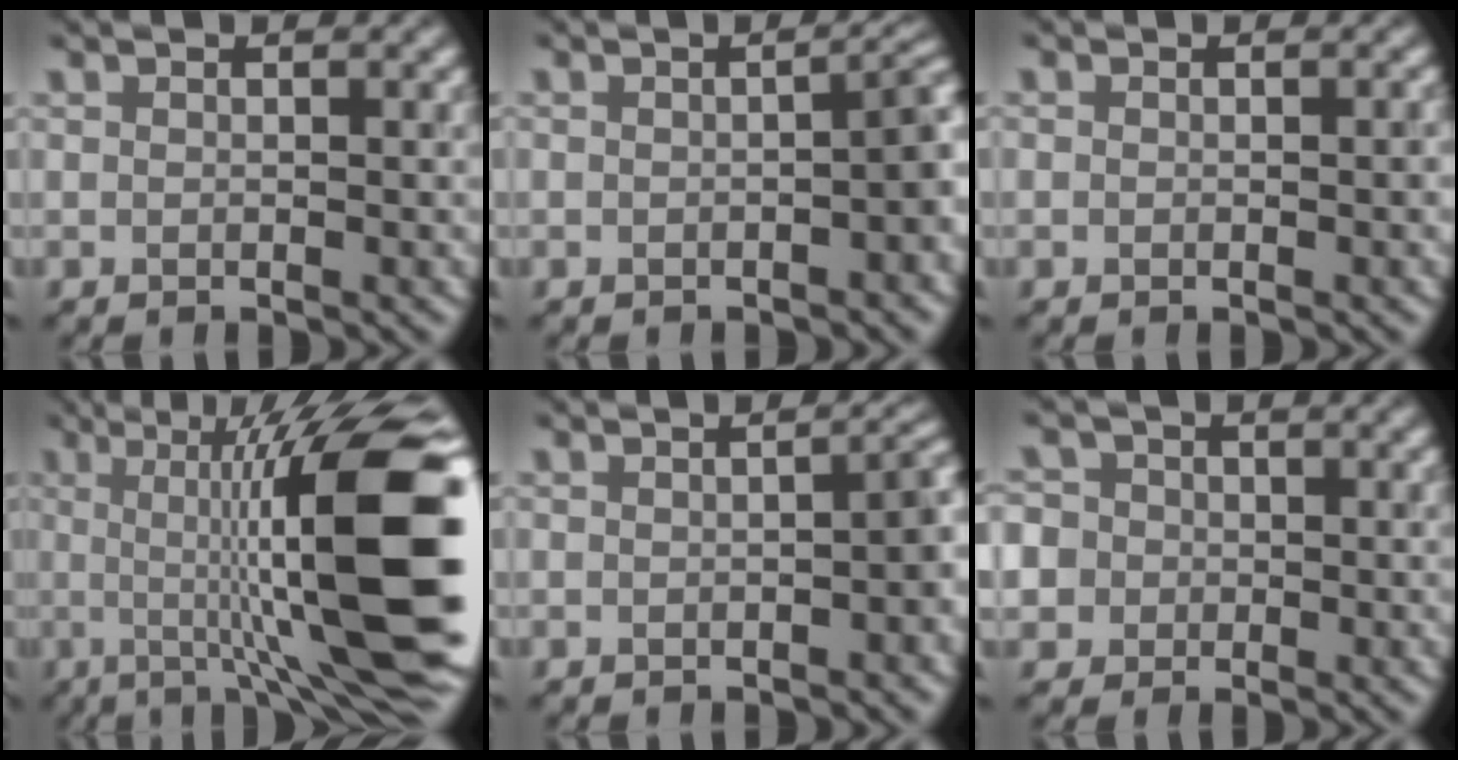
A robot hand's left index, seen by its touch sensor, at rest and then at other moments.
{"total": 3.0, "force": [-1.0, 1.0, 2.6], "torque": [-0.032, 0.010, -0.014]}
{"total": 0.6, "force": [-0.1, 0.5, 0.3], "torque": [-0.002, -0.002, -0.001]}
{"total": 16.8, "force": [0.5, 4.4, 16.2], "torque": [-0.204, 0.010, 0.005]}
{"total": 2.5, "force": [-0.9, 1.0, 2.1], "torque": [-0.026, 0.008, -0.011]}
{"total": 7.6, "force": [0.1, 7.2, 2.5], "torque": [-0.054, 0.029, -0.036]}